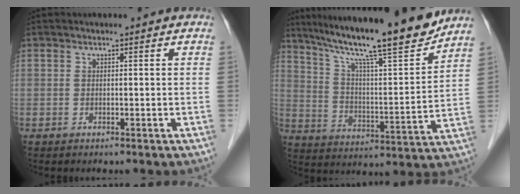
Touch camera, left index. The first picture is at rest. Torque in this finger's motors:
{"motor_torque": [0.35, -0.46, 0.66, 0.18]}